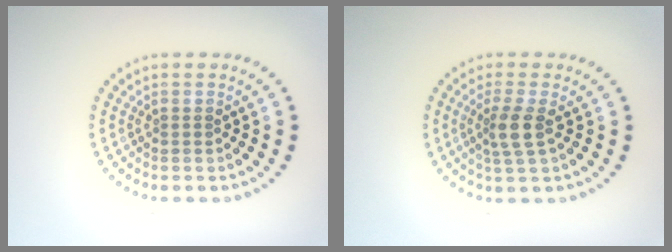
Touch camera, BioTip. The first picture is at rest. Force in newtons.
{"total": 2.3, "press": 2.0, "slide": 1.3}